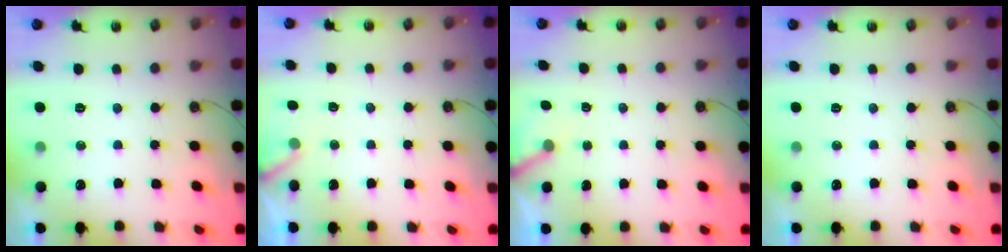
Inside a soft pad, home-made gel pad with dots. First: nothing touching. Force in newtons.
{"total": 3.1, "press": 3.1, "slide": 0.1}
{"total": 3.0, "press": 3.0, "slide": 0.2}
{"total": 0.0}